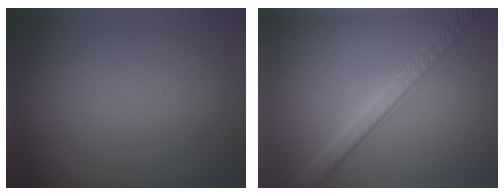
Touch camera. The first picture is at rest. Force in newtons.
{"total": 3.8, "press": 3.7, "slide": 0.9}